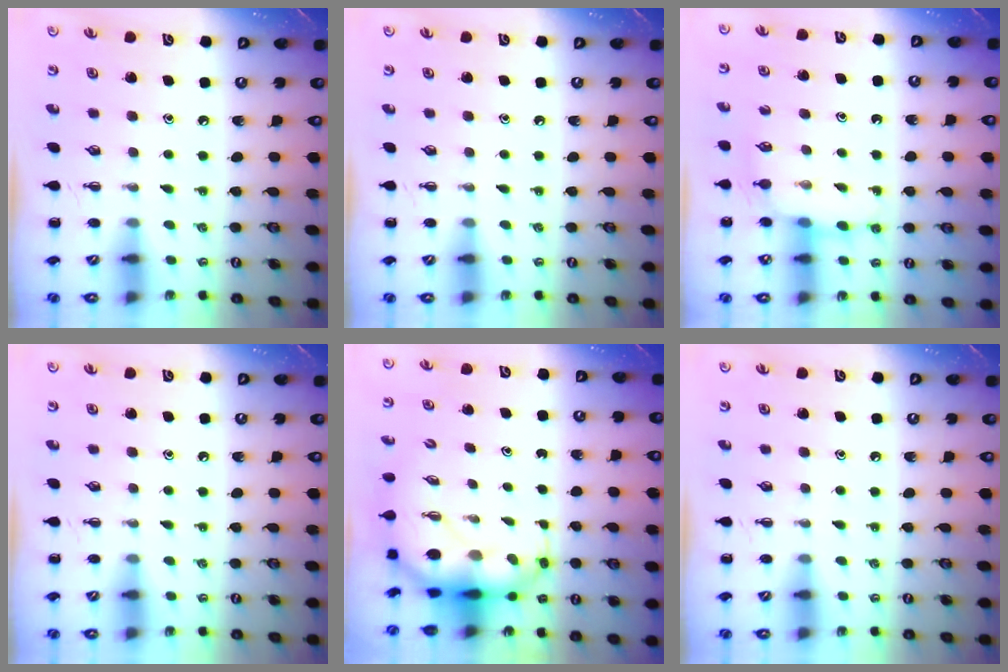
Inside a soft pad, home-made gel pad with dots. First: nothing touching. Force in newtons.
{"total": 0.0}
{"total": 8.0, "press": 8.0, "slide": 0.7}
{"total": 0.0}
{"total": 8.0, "press": 7.7, "slide": 2.2}
{"total": 0.0}